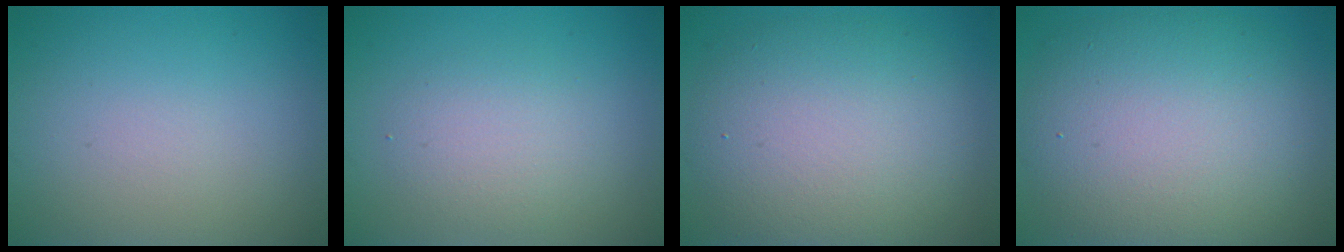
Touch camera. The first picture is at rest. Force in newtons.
{"total": 2.7, "press": 2.7, "slide": 0.0}
{"total": 8.8, "press": 8.8, "slide": 0.7}
{"total": 10.8, "press": 10.8, "slide": 1.0}